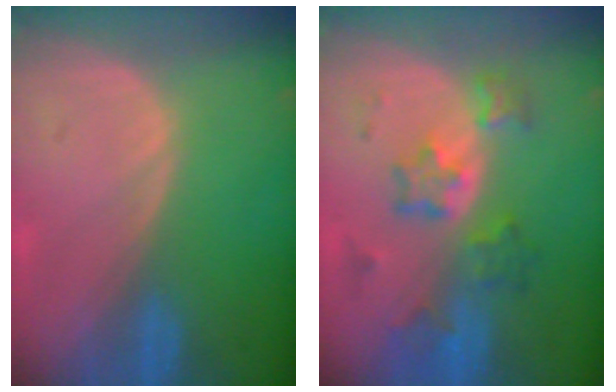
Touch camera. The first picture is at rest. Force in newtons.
{"total": 6.8, "press": 6.6, "slide": 1.5}